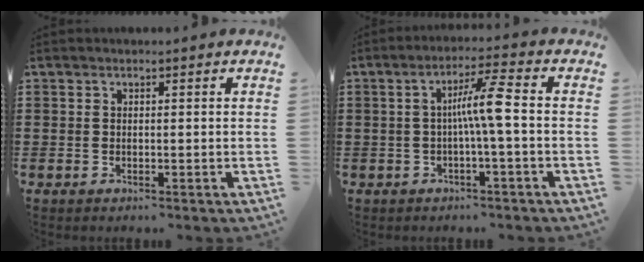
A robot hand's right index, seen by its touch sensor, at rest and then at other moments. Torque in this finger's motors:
{"motor_torque": [1.31, -0.36, 0.53, 0.17]}